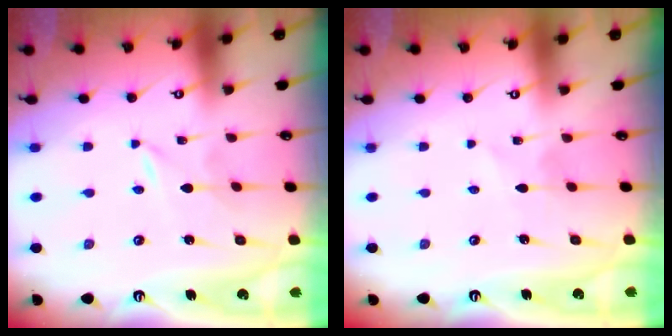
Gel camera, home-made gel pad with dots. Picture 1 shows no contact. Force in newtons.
{"total": 1.4, "press": 1.4, "slide": 0.2}